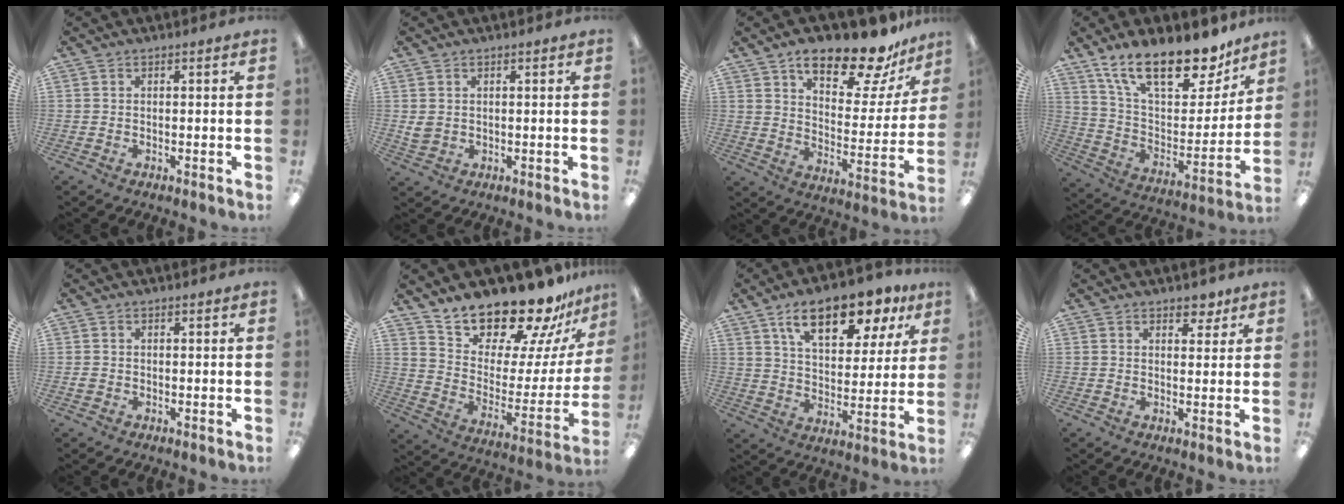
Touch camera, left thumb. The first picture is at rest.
{"total": 2.8, "force": [0.9, 2.3, 1.3], "torque": [-0.018, 0.000, 0.016]}
{"total": 17.5, "force": [13.6, 6.0, 9.4], "torque": [-0.137, -0.087, 0.227]}
{"total": 21.9, "force": [16.5, 8.3, 11.6], "torque": [-0.193, -0.108, 0.289]}
{"total": 1.0, "force": [-0.2, 0.9, 0.4], "torque": [-0.006, 0.004, -0.004]}
{"total": 19.8, "force": [18.1, 5.8, 5.6], "torque": [-0.092, -0.155, 0.312]}
{"total": 16.1, "force": [10.2, 7.3, 10.0], "torque": [-0.156, -0.039, 0.174]}
{"total": 3.9, "force": [2.9, 2.1, 1.4], "torque": [0.000, -0.011, 0.048]}